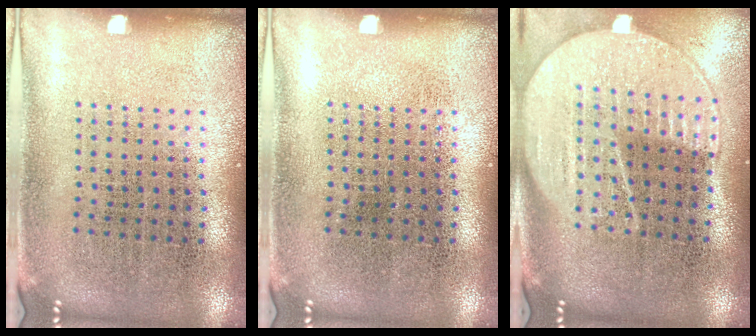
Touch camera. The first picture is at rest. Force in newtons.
{"total": 0.0}
{"total": 2.1, "press": 1.9, "slide": 0.9}